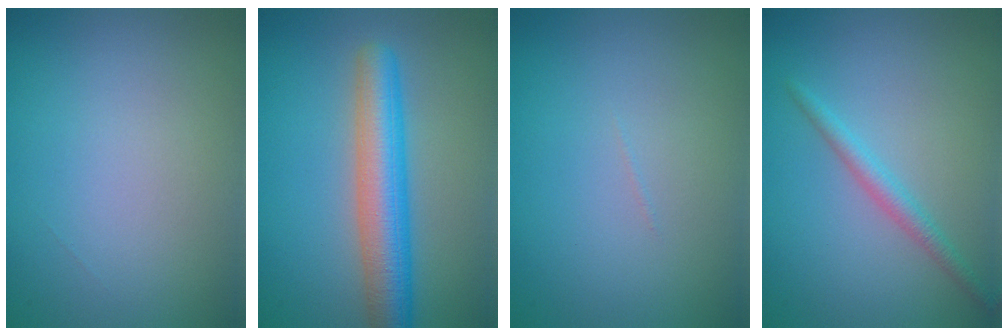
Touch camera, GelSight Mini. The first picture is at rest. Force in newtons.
{"total": 6.1, "press": 6.1, "slide": 0.2}
{"total": 0.0}
{"total": 1.9, "press": 1.9, "slide": 0.1}